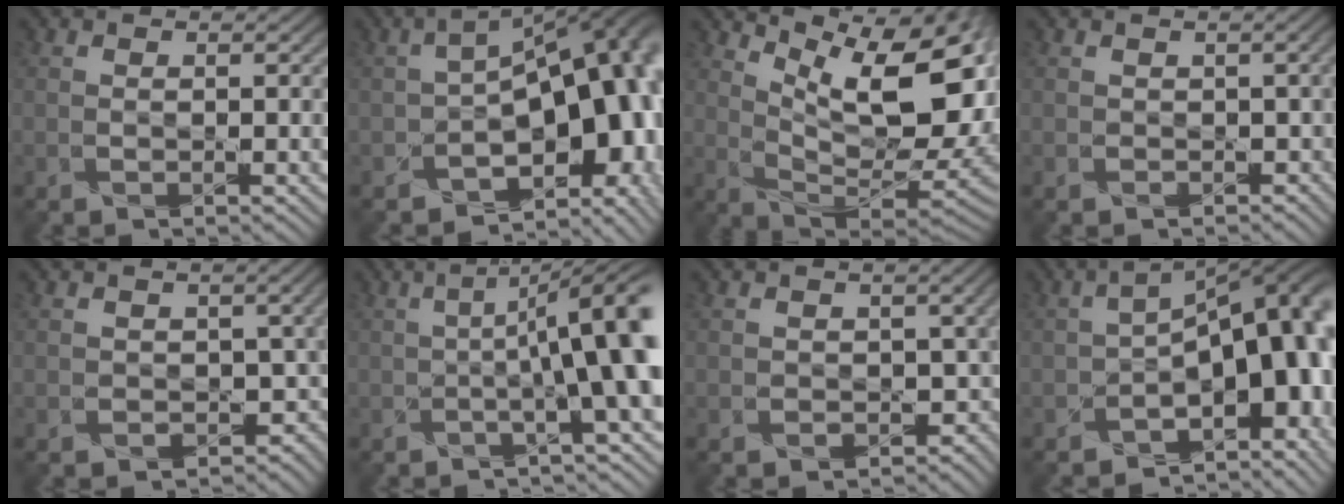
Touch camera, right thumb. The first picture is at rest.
{"total": 15.4, "force": [-3.8, 8.7, 12.1], "torque": [-0.135, -0.023, -0.031]}
{"total": 14.1, "force": [5.6, 6.1, 11.4], "torque": [-0.178, 0.004, 0.100]}
{"total": 0.7, "force": [-0.3, 0.5, -0.3], "torque": [0.015, -0.005, 0.003]}
{"total": 3.3, "force": [-0.3, 3.1, 1.2], "torque": [-0.018, -0.023, 0.002]}
{"total": 10.5, "force": [-0.3, 2.1, 10.3], "torque": [-0.126, 0.009, -0.002]}
{"total": 3.1, "force": [-0.3, 2.9, 0.9], "torque": [-0.013, -0.019, -0.001]}
{"total": 14.7, "force": [-3.5, 7.2, 12.3], "torque": [-0.140, -0.024, -0.027]}